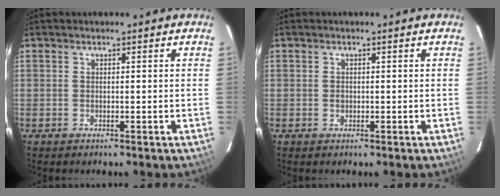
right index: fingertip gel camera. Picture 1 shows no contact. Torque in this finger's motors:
{"motor_torque": [0.24, 0.13, 0.13, 0.01]}